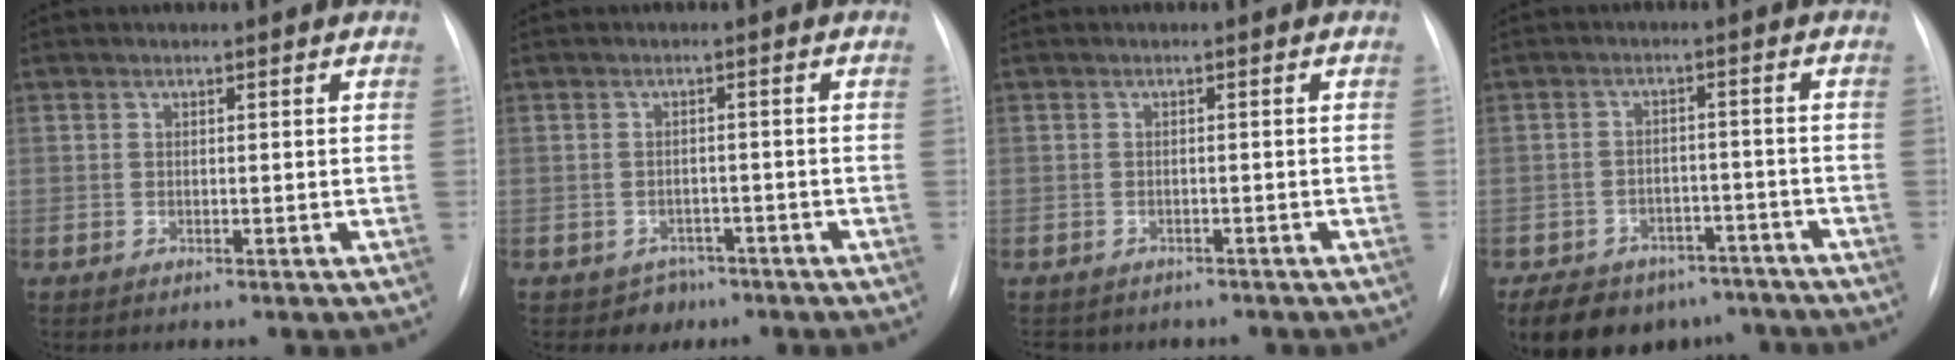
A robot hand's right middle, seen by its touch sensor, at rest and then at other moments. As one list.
[{"total": 2.8, "force": [-1.7, 2.2, -0.1], "torque": [0.001, 0.012, -0.021]}, {"total": 5.9, "force": [-4.8, 3.0, 1.4], "torque": [-0.022, 0.006, -0.055]}, {"total": 13.5, "force": [-10.2, 7.8, 4.2], "torque": [-0.075, 0.005, -0.133]}]